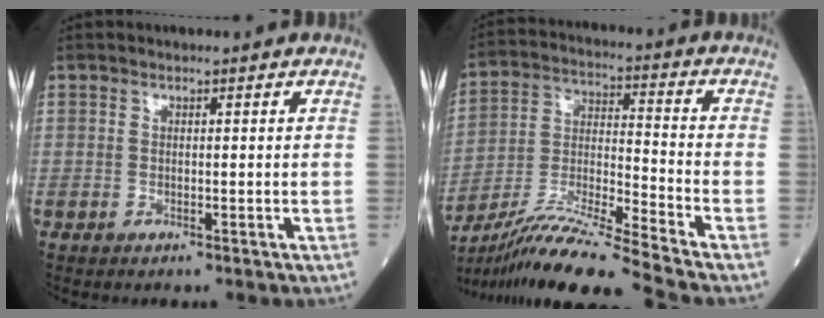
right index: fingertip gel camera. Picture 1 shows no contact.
{"total": 16.1, "force": [-13.7, -1.9, 8.3], "torque": [-0.167, -0.017, -0.251]}